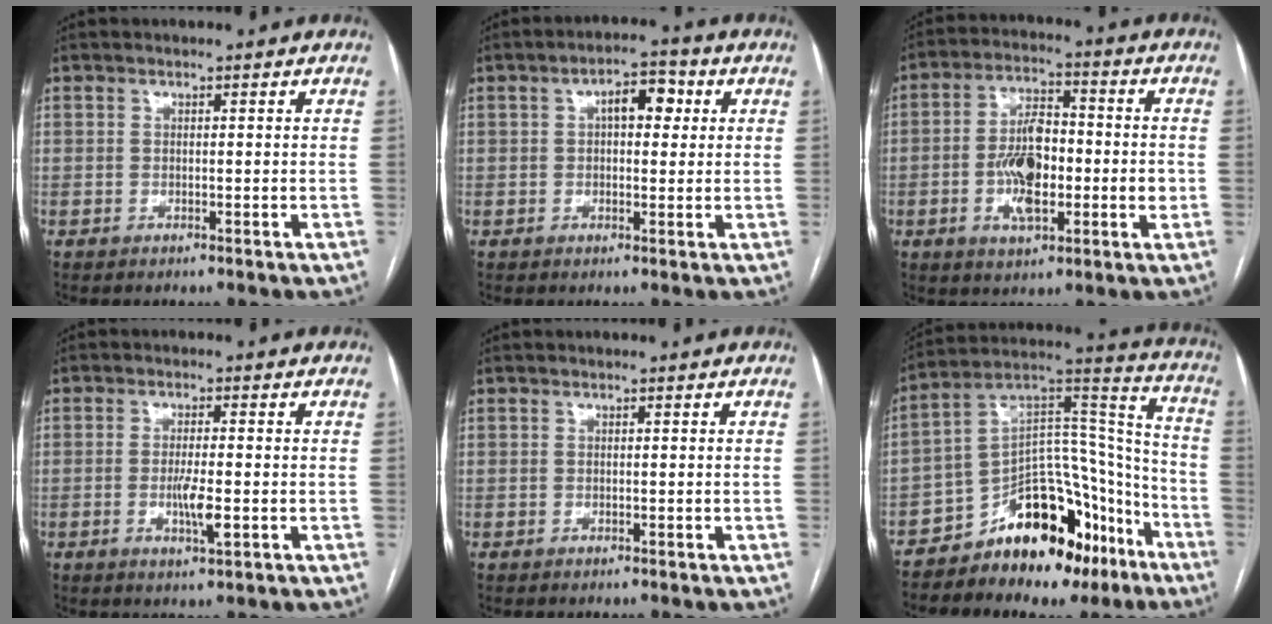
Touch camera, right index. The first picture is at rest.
{"total": 5.4, "force": [1.4, 2.5, 4.6], "torque": [-0.070, 0.023, 0.020]}
{"total": 10.8, "force": [-1.8, 4.4, 9.7], "torque": [-0.185, 0.015, -0.030]}
{"total": 4.4, "force": [-1.1, 0.6, 4.2], "torque": [-0.082, -0.007, -0.017]}
{"total": 0.0}
{"total": 19.5, "force": [-12.5, 9.6, 11.4], "torque": [-0.160, 0.079, -0.191]}